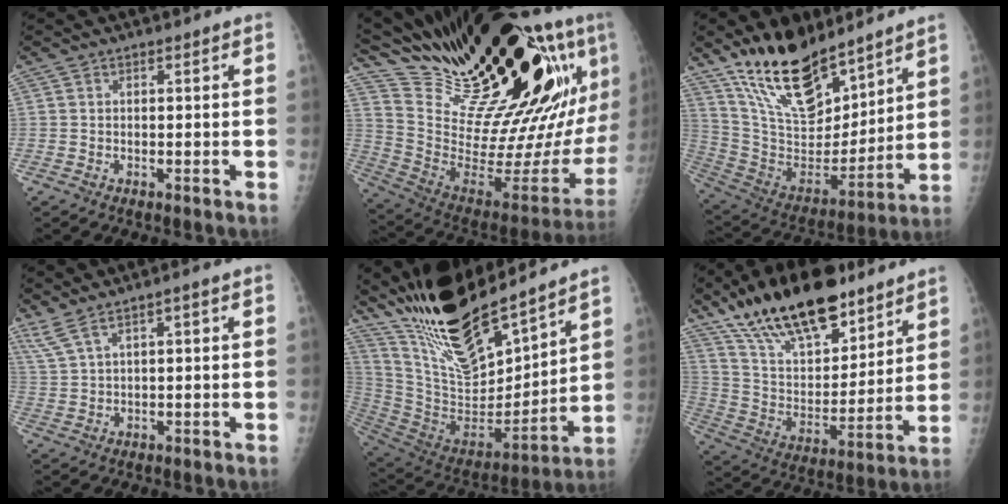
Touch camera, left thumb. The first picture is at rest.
{"total": 38.5, "force": [24.1, 10.1, 28.3], "torque": [-0.386, -0.077, 0.395]}
{"total": 21.8, "force": [15.8, 9.4, 11.7], "torque": [-0.169, -0.086, 0.291]}
{"total": 3.5, "force": [2.3, 0.9, 2.4], "torque": [-0.064, 0.005, 0.059]}
{"total": 24.5, "force": [19.5, 7.5, 12.8], "torque": [-0.193, -0.102, 0.356]}
{"total": 24.6, "force": [17.1, 10.5, 14.2], "torque": [-0.207, -0.052, 0.294]}